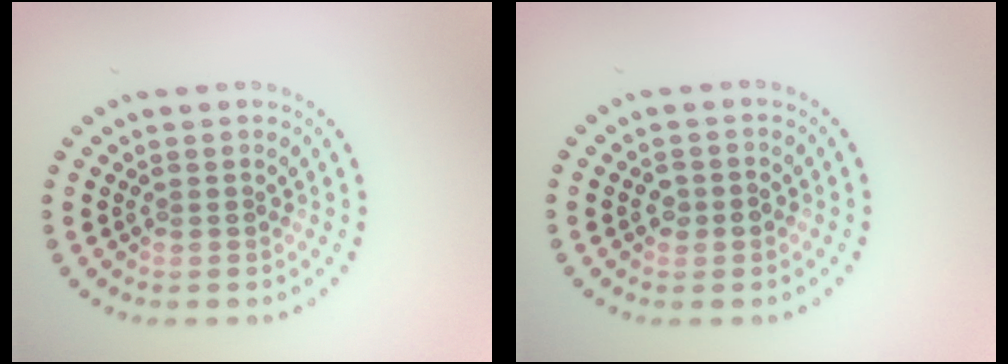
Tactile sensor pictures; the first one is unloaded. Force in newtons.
{"total": 1.4, "press": 1.4, "slide": 0.2}